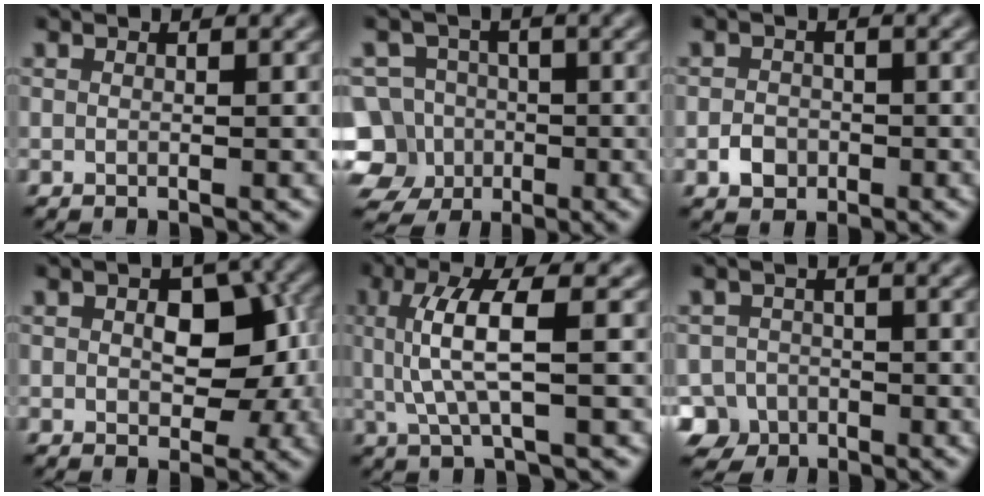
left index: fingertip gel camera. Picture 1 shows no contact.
{"total": 8.9, "force": [-4.4, 7.5, 2.0], "torque": [-0.035, -0.005, -0.093]}
{"total": 1.9, "force": [-0.8, 1.5, 0.7], "torque": [-0.007, 0.000, -0.019]}
{"total": 6.3, "force": [0.3, 3.8, 5.0], "torque": [-0.059, -0.001, 0.006]}
{"total": 4.9, "force": [0.6, 1.1, 4.8], "torque": [-0.107, 0.003, 0.015]}
{"total": 5.5, "force": [-3.5, 4.2, 0.9], "torque": [0.003, -0.006, -0.068]}